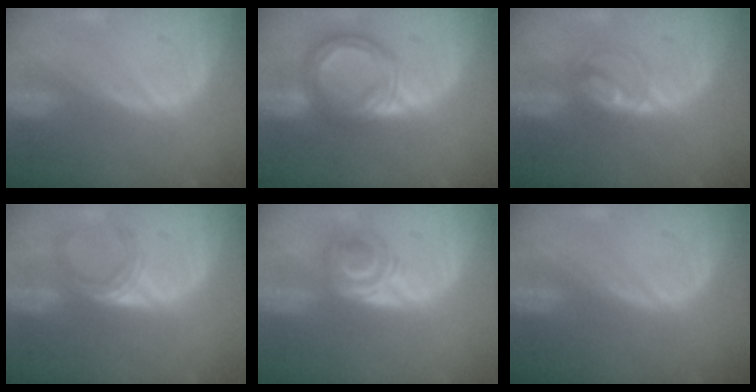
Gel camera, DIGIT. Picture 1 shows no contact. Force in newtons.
{"total": 8.6, "press": 8.6, "slide": 0.6}
{"total": 4.3, "press": 4.3, "slide": 0.4}
{"total": 5.1, "press": 4.5, "slide": 2.4}
{"total": 5.9, "press": 4.8, "slide": 3.3}
{"total": 0.0}